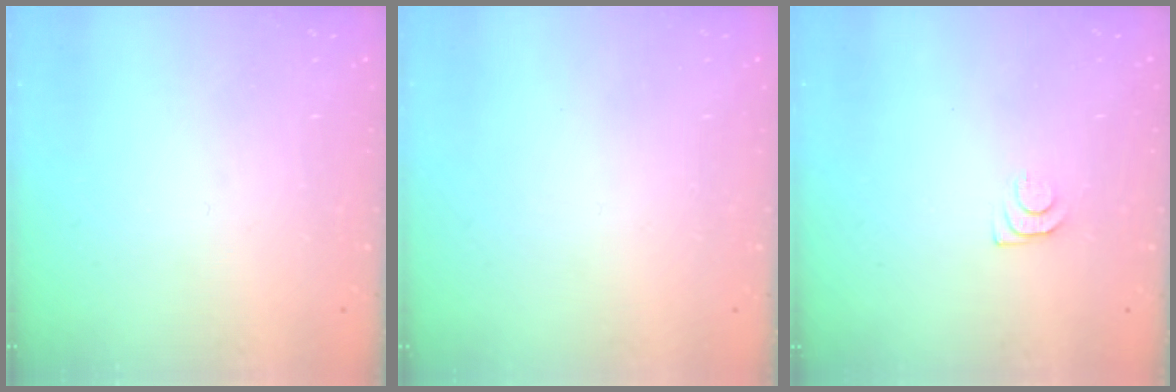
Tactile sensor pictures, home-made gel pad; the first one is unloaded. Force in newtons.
{"total": 1.6, "press": 1.6, "slide": 0.1}
{"total": 4.6, "press": 4.6, "slide": 0.7}